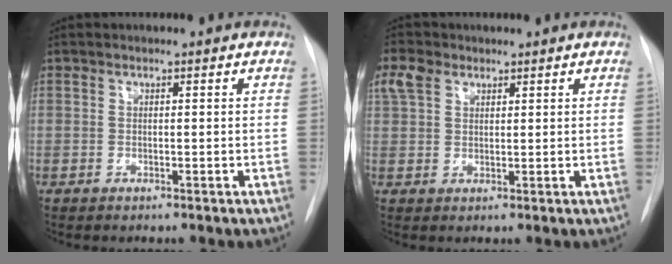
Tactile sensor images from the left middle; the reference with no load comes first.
{"total": 4.2, "force": [2.4, 2.8, 2.0], "torque": [-0.054, 0.015, 0.050]}